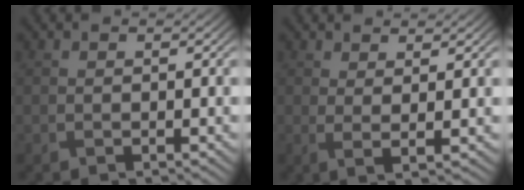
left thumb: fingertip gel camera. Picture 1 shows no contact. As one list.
[{"total": 2.6, "force": [1.1, 0.6, 2.3], "torque": [-0.044, -0.008, 0.021]}]